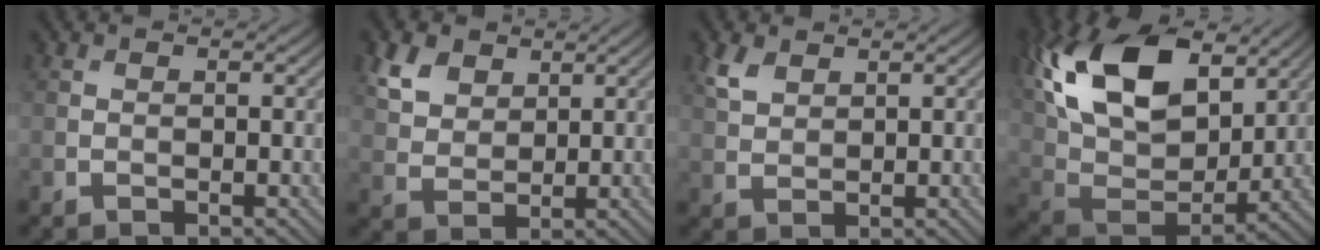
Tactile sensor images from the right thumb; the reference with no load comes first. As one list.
[{"total": 5.1, "force": [3.0, 3.4, 2.3], "torque": [-0.063, 0.000, 0.064]}, {"total": 2.8, "force": [1.9, 1.5, 1.5], "torque": [-0.042, 0.001, 0.042]}, {"total": 18.4, "force": [8.5, 10.8, 12.2], "torque": [-0.277, 0.034, 0.156]}]